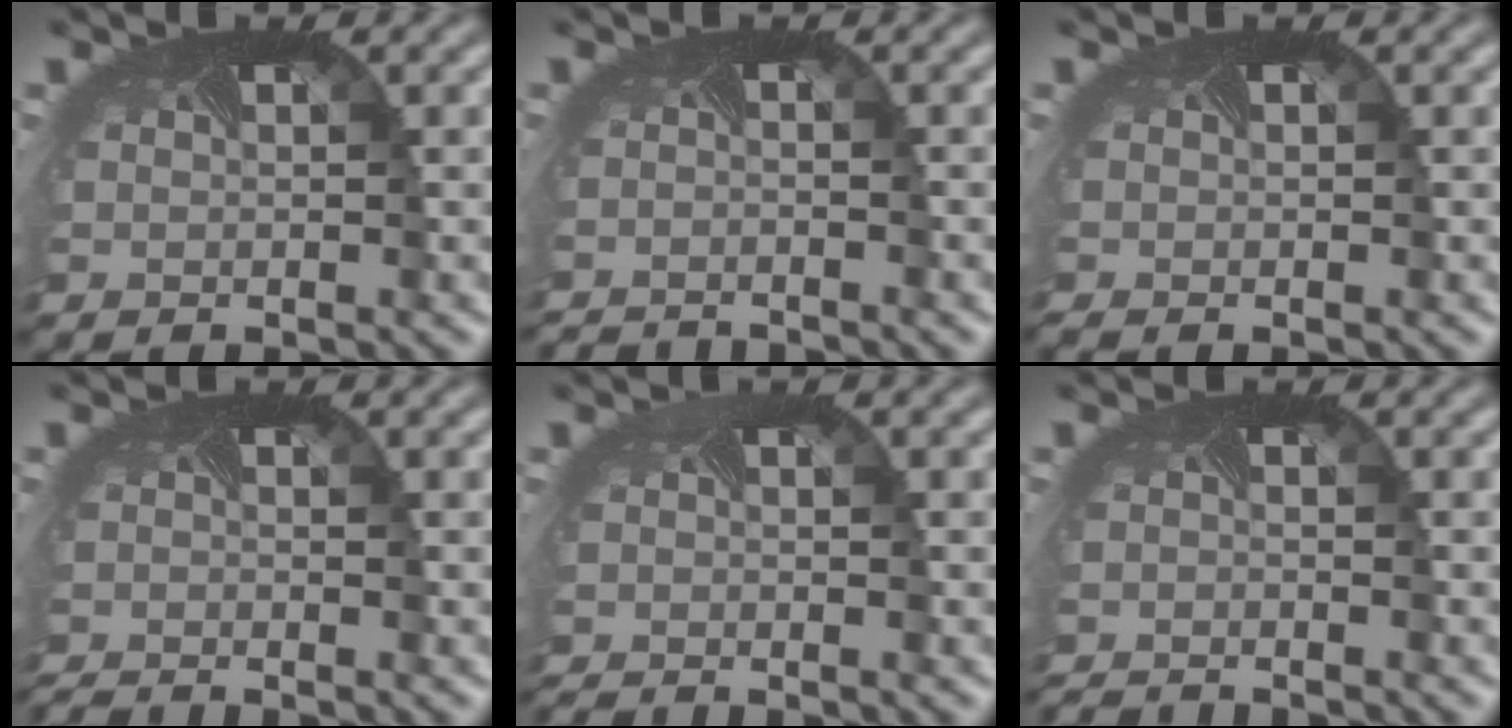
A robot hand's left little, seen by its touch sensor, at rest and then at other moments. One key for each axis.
{"total": 3.0, "fx": -3.0, "fy": 0.0, "fz": 0.1, "tx": -0.006, "ty": -0.023, "tz": -0.051}
{"total": 0.8, "fx": -0.7, "fy": 0.1, "fz": 0.5, "tx": -0.013, "ty": -0.009, "tz": -0.012}
{"total": 2.3, "fx": -2.2, "fy": -0.1, "fz": 0.6, "tx": -0.012, "ty": -0.017, "tz": -0.044}
{"total": 2.1, "fx": -1.9, "fy": -0.1, "fz": 0.9, "tx": -0.016, "ty": -0.012, "tz": -0.038}
{"total": 2.7, "fx": -2.7, "fy": -0.2, "fz": 0.1, "tx": -0.006, "ty": -0.022, "tz": -0.048}